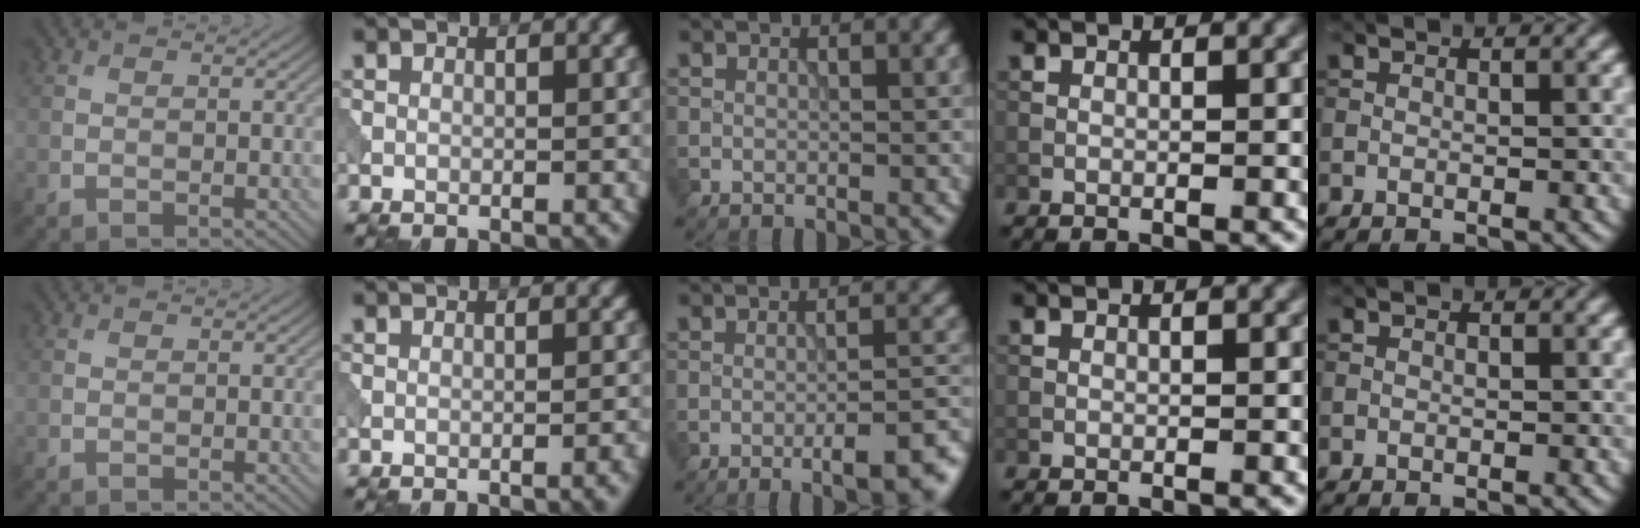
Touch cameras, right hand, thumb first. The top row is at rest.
{"index": {"total": 1.3, "force": [-0.6, 0.3, 1.2], "torque": [-0.010, 0.004, -0.011]}, "middle": {"total": 6.1, "force": [-3.2, 1.5, 5.0], "torque": [-0.064, 0.001, -0.041]}}